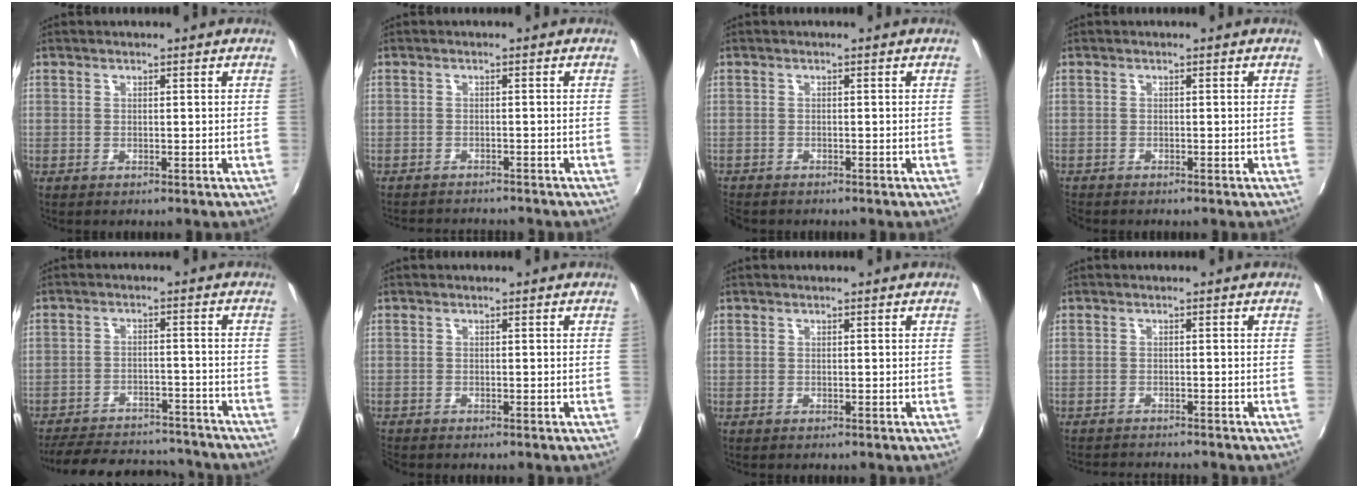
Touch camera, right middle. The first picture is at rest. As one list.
[{"total": 6.0, "force": [-5.7, 1.0, 1.6], "torque": [-0.045, -0.012, -0.083]}, {"total": 2.6, "force": [-2.4, 0.7, 0.6], "torque": [-0.022, -0.016, -0.046]}, {"total": 1.3, "force": [-1.2, 0.3, 0.2], "torque": [-0.006, -0.009, -0.024]}, {"total": 20.9, "force": [-18.2, 6.7, 7.7], "torque": [-0.168, 0.014, -0.234]}, {"total": 1.5, "force": [-1.4, 0.3, 0.3], "torque": [-0.009, -0.011, -0.028]}, {"total": 0.0}, {"total": 4.9, "force": [-4.7, 0.4, 1.2], "torque": [-0.037, -0.011, -0.073]}]